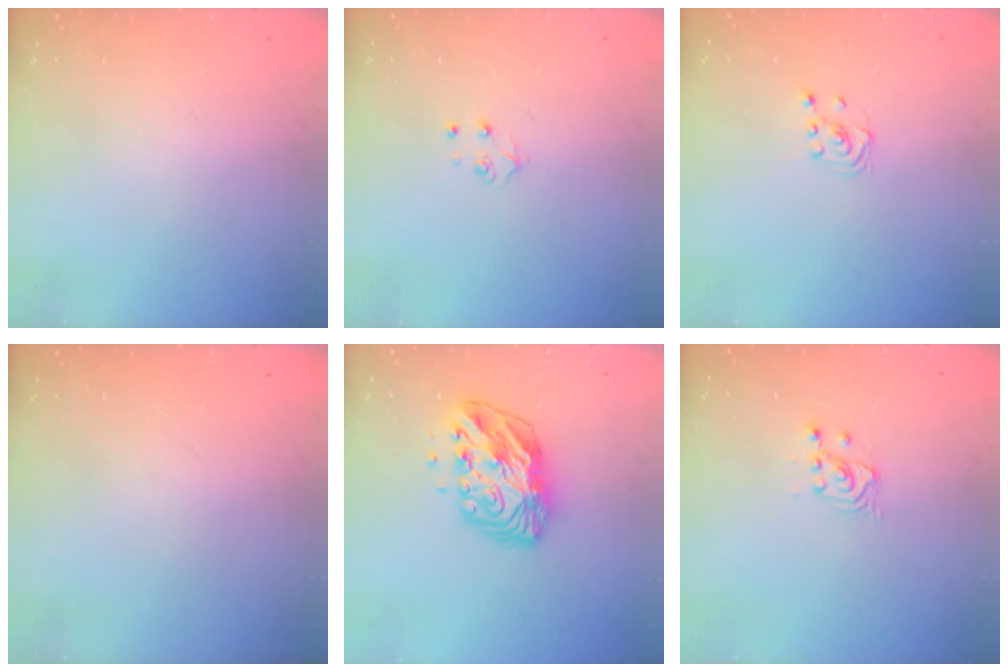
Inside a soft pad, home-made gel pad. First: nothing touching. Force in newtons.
{"total": 3.9, "press": 3.8, "slide": 0.5}
{"total": 2.3, "press": 2.2, "slide": 0.8}
{"total": 0.0}
{"total": 10.7, "press": 10.7, "slide": 1.2}
{"total": 2.7, "press": 2.7, "slide": 0.3}